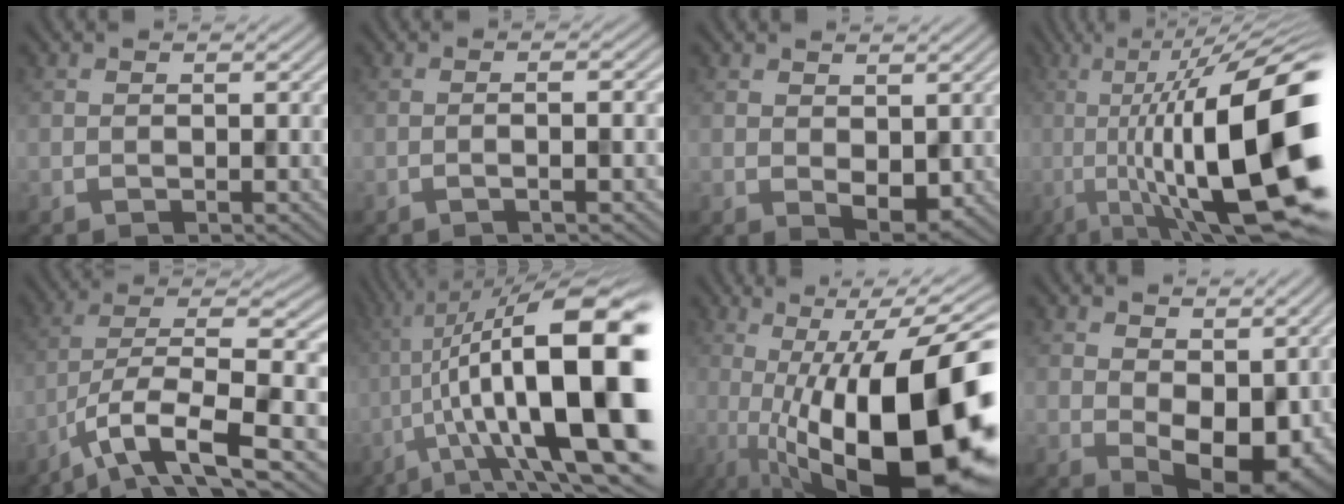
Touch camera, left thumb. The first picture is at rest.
{"total": 3.5, "force": [-1.0, 0.6, 3.3], "torque": [-0.048, 0.008, -0.023]}
{"total": 3.0, "force": [0.7, 1.9, 2.2], "torque": [-0.042, -0.010, 0.018]}
{"total": 20.1, "force": [-3.0, 6.5, 18.8], "torque": [-0.288, 0.003, -0.042]}
{"total": 12.1, "force": [-6.1, 3.3, 10.0], "torque": [-0.183, -0.003, -0.105]}
{"total": 22.1, "force": [-3.3, 7.4, 20.5], "torque": [-0.315, 0.027, -0.051]}
{"total": 20.9, "force": [-4.9, 7.4, 19.0], "torque": [-0.260, 0.012, -0.085]}
{"total": 10.1, "force": [0.8, 6.3, 7.9], "torque": [-0.130, -0.022, 0.026]}